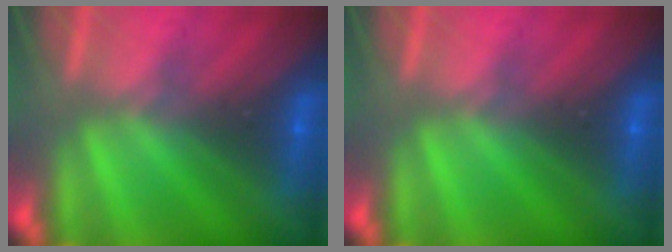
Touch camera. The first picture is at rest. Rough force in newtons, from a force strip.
{"total": 0.0}